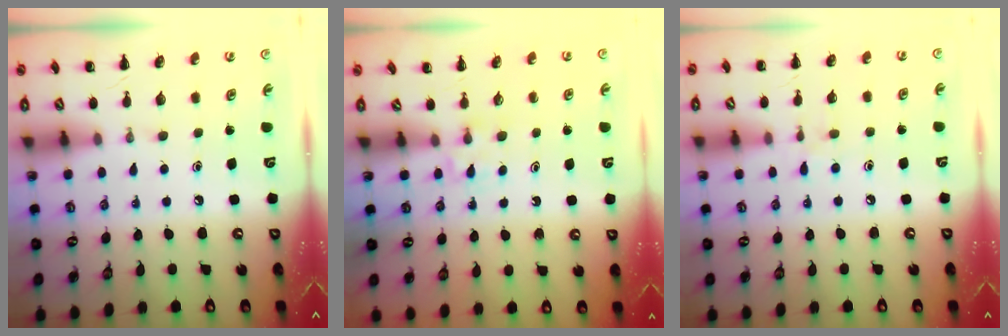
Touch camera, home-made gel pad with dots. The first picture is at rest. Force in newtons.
{"total": 2.9, "press": 2.7, "slide": 1.1}
{"total": 4.6, "press": 4.3, "slide": 1.8}